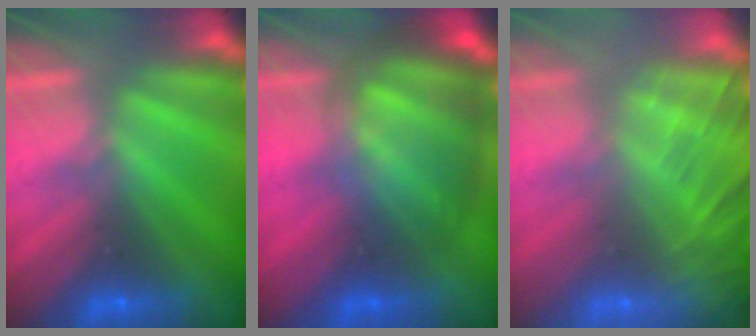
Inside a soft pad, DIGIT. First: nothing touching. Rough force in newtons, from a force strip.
{"total": 5.8}
{"total": 5.9}